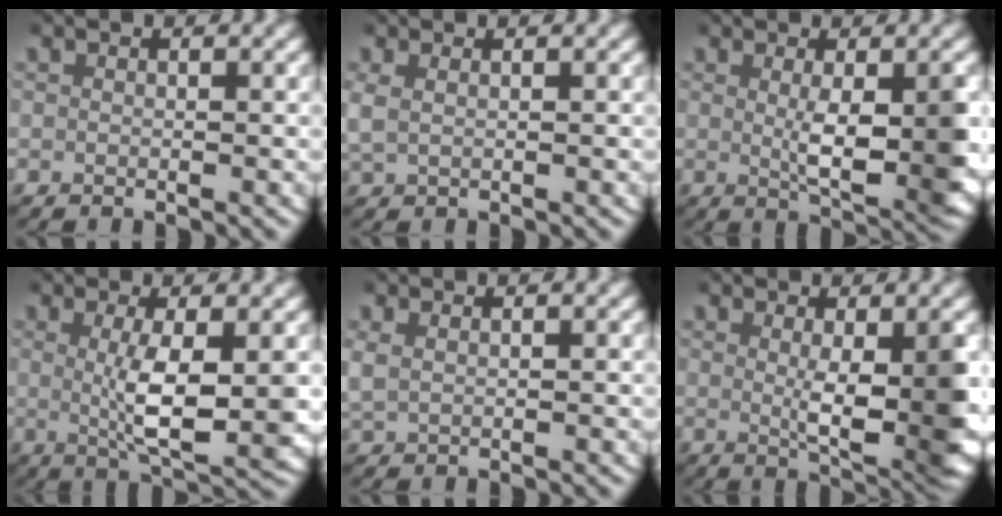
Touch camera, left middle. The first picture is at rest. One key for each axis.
{"total": 2.0, "fx": 0.6, "fy": 1.3, "fz": 1.3, "tx": -0.042, "ty": 0.000, "tz": 0.014}
{"total": 6.7, "fx": -0.1, "fy": 2.3, "fz": 6.3, "tx": -0.091, "ty": -0.018, "tz": 0.005}
{"total": 6.4, "fx": 0.5, "fy": 1.9, "fz": 6.1, "tx": -0.104, "ty": -0.016, "tz": 0.016}
{"total": 1.7, "fx": 0.7, "fy": 1.2, "fz": 1.1, "tx": -0.034, "ty": 0.000, "tz": 0.017}
{"total": 8.1, "fx": -0.1, "fy": 2.9, "fz": 7.6, "tx": -0.104, "ty": -0.025, "tz": 0.009}